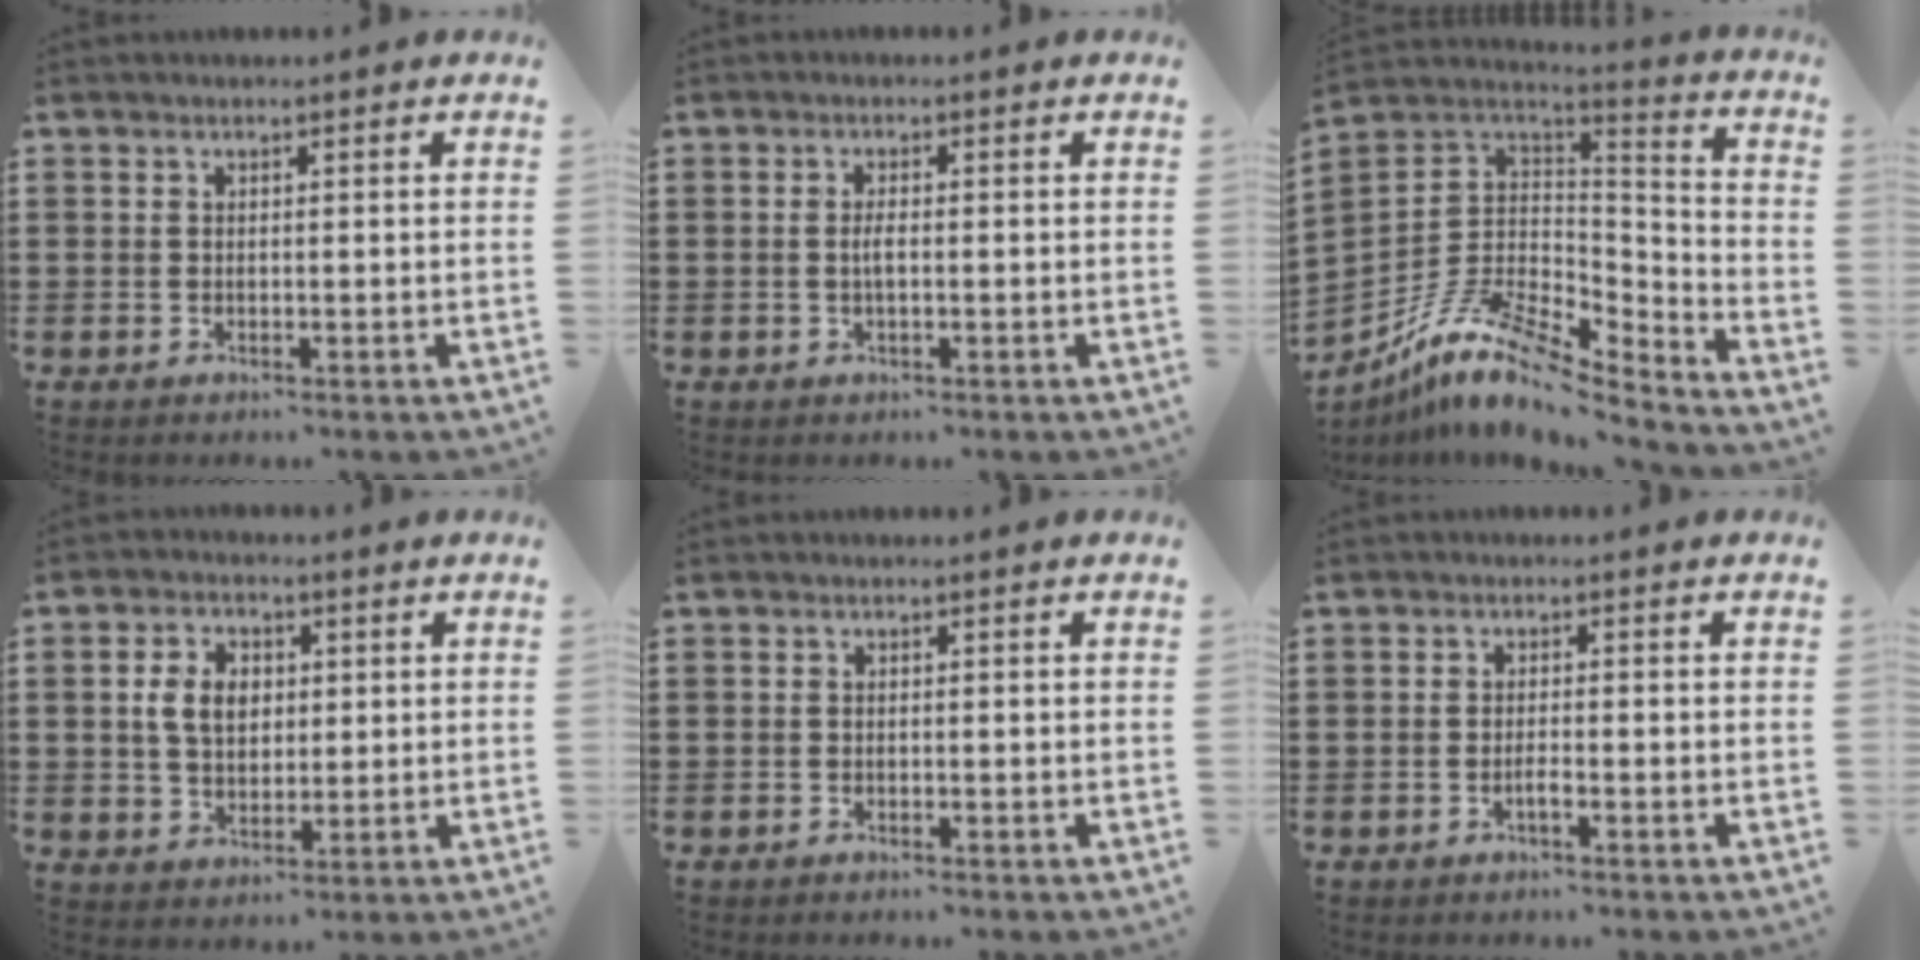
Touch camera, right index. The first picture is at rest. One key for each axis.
{"total": 1.8, "fx": -0.3, "fy": 0.5, "fz": 1.7, "tx": -0.040, "ty": 0.000, "tz": -0.008}
{"total": 12.0, "fx": -8.9, "fy": 4.1, "fz": 6.9, "tx": -0.155, "ty": 0.011, "tz": -0.176}
{"total": 5.5, "fx": 0.9, "fy": 3.9, "fz": 3.8, "tx": -0.084, "ty": 0.009, "tz": 0.009}
{"total": 0.6, "fx": -0.6, "fy": -0.1, "fz": 0.0, "tx": -0.001, "ty": -0.002, "tz": -0.013}
{"total": 1.4, "fx": -0.9, "fy": 0.1, "fz": 1.1, "tx": -0.020, "ty": -0.005, "tz": -0.014}